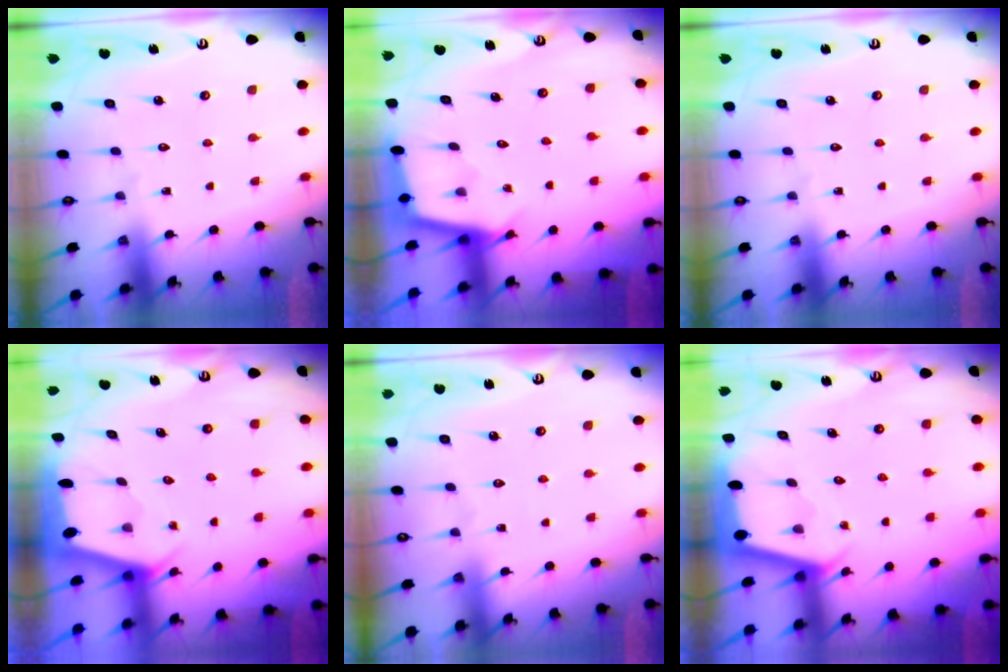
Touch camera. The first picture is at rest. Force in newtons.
{"total": 2.5, "press": 2.5, "slide": 0.2}
{"total": 0.0}
{"total": 2.0, "press": 2.0, "slide": 0.3}
{"total": 3.3, "press": 3.3, "slide": 0.4}
{"total": 2.4, "press": 2.4, "slide": 0.2}